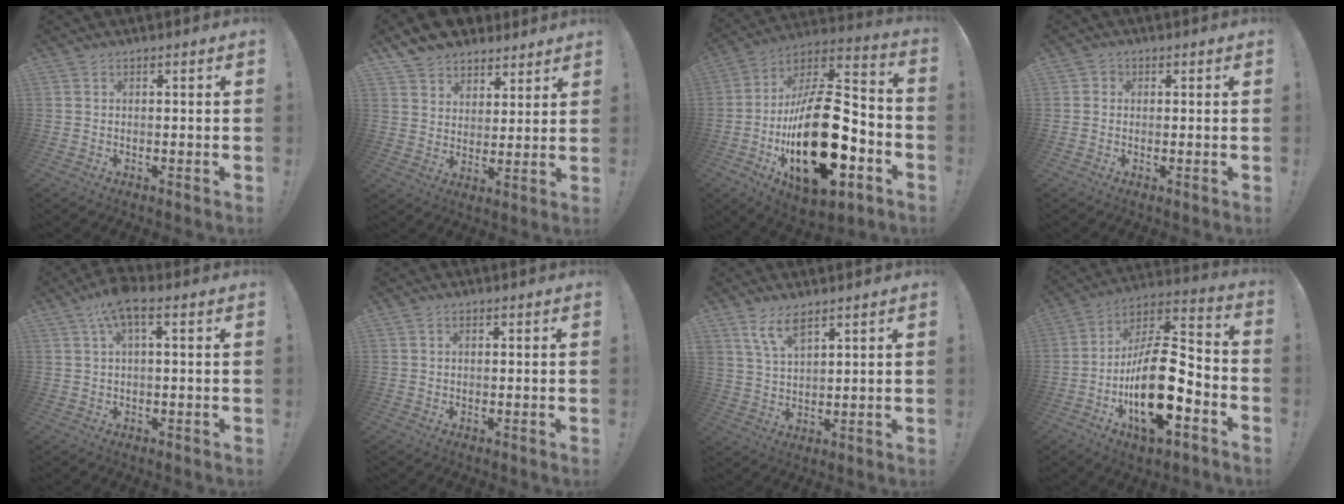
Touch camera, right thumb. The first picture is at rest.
{"total": 10.1, "force": [7.9, 6.0, 1.8], "torque": [-0.037, -0.059, 0.156]}
{"total": 32.0, "force": [-8.0, 15.5, 26.8], "torque": [-0.479, 0.039, -0.121]}
{"total": 1.6, "force": [-0.3, 1.5, 0.6], "torque": [-0.016, 0.009, -0.005]}
{"total": 7.4, "force": [3.0, 2.2, 6.4], "torque": [-0.112, -0.008, 0.056]}
{"total": 1.0, "force": [0.4, 0.8, 0.5], "torque": [-0.009, 0.003, 0.007]}
{"total": 7.3, "force": [5.0, 2.7, 4.6], "torque": [-0.098, -0.016, 0.096]}
{"total": 23.5, "force": [-7.1, 10.4, 19.9], "torque": [-0.360, 0.038, -0.110]}